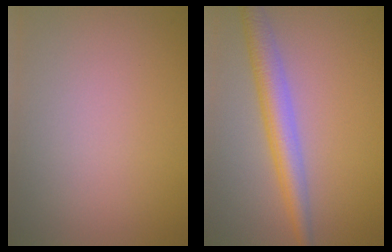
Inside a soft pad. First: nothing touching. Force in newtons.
{"total": 4.2, "press": 4.2, "slide": 0.0}